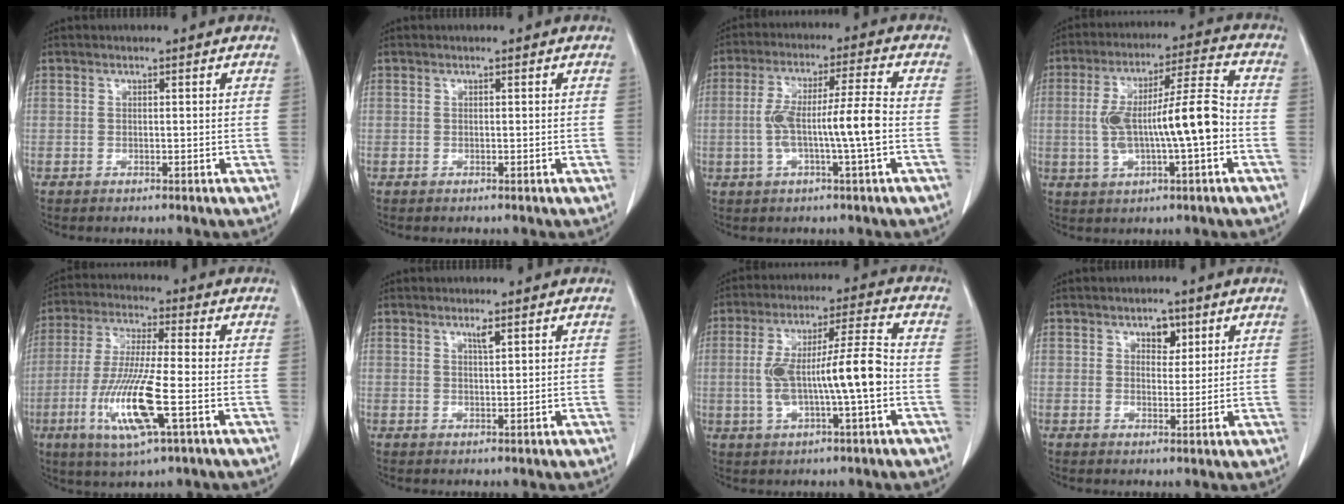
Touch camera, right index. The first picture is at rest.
{"total": 0.0}
{"total": 9.9, "force": [-1.6, 0.0, 9.8], "torque": [-0.186, 0.015, -0.031]}
{"total": 13.4, "force": [-1.6, 1.9, 13.2], "torque": [-0.240, 0.022, -0.023]}
{"total": 13.0, "force": [-4.0, 1.0, 12.4], "torque": [-0.256, -0.021, -0.076]}
{"total": 1.4, "force": [0.9, 0.0, 1.1], "torque": [-0.021, -0.003, 0.016]}
{"total": 12.2, "force": [-1.5, 1.1, 12.0], "torque": [-0.222, 0.017, -0.026]}
{"total": 3.0, "force": [1.6, 1.9, 1.7], "torque": [-0.019, 0.002, 0.023]}